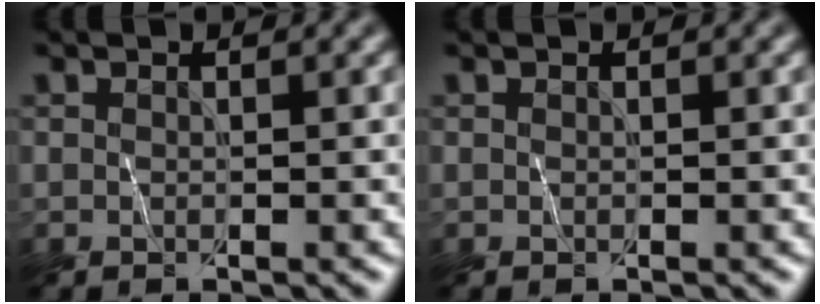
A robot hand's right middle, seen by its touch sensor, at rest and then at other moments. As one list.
[{"total": 0.0}]